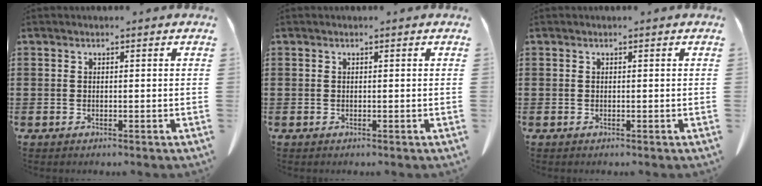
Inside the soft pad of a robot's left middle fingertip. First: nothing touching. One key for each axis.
{"total": 0.0}
{"total": 0.0}